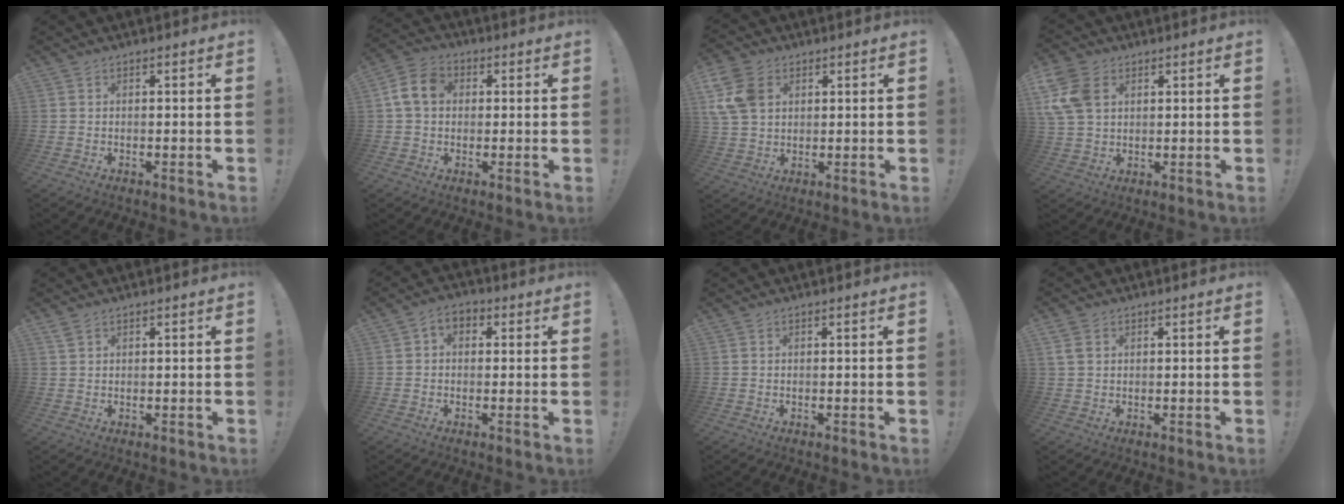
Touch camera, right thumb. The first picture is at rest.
{"total": 8.9, "force": [1.5, 6.8, 5.5], "torque": [-0.100, 0.017, 0.034]}
{"total": 12.1, "force": [3.9, 8.8, 7.3], "torque": [-0.158, -0.001, 0.081]}
{"total": 11.9, "force": [3.9, 8.3, 7.7], "torque": [-0.162, 0.000, 0.079]}
{"total": 1.9, "force": [1.3, 0.8, 1.2], "torque": [-0.021, 0.000, 0.023]}
{"total": 4.2, "force": [0.4, 3.3, 2.6], "torque": [-0.042, 0.006, 0.009]}
{"total": 0.0}
{"total": 3.4, "force": [1.4, 2.3, 2.0], "torque": [-0.038, 0.003, 0.029]}